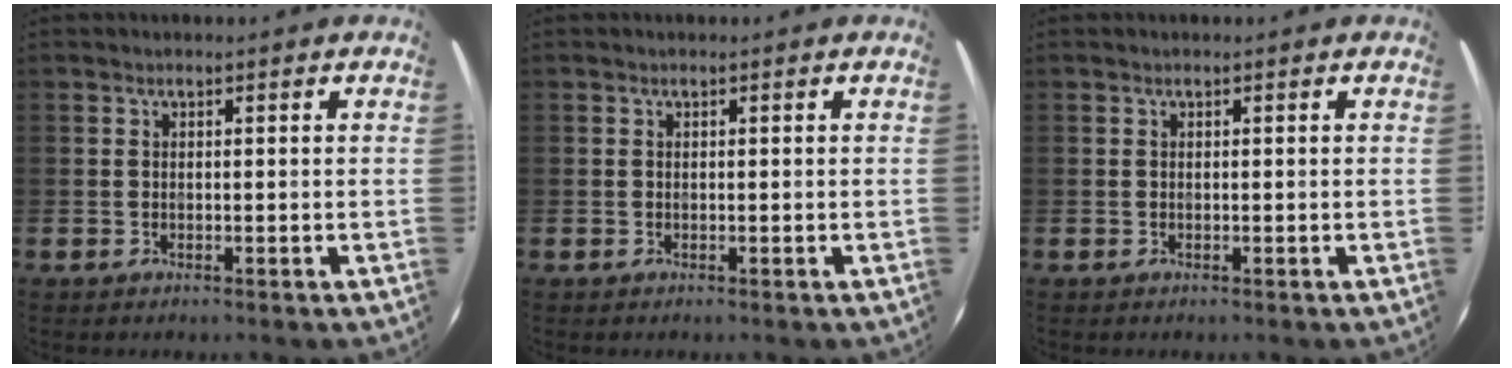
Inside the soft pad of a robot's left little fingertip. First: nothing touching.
{"total": 0.0}
{"total": 0.0}